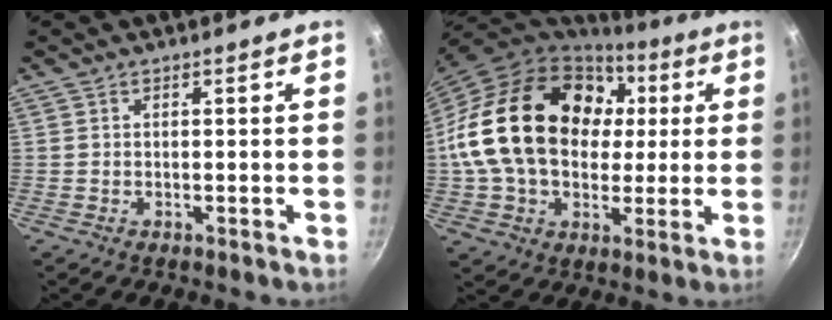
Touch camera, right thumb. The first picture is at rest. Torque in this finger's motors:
{"motor_torque": [0.51, 4.50, 2.49, -0.28, 0.78]}